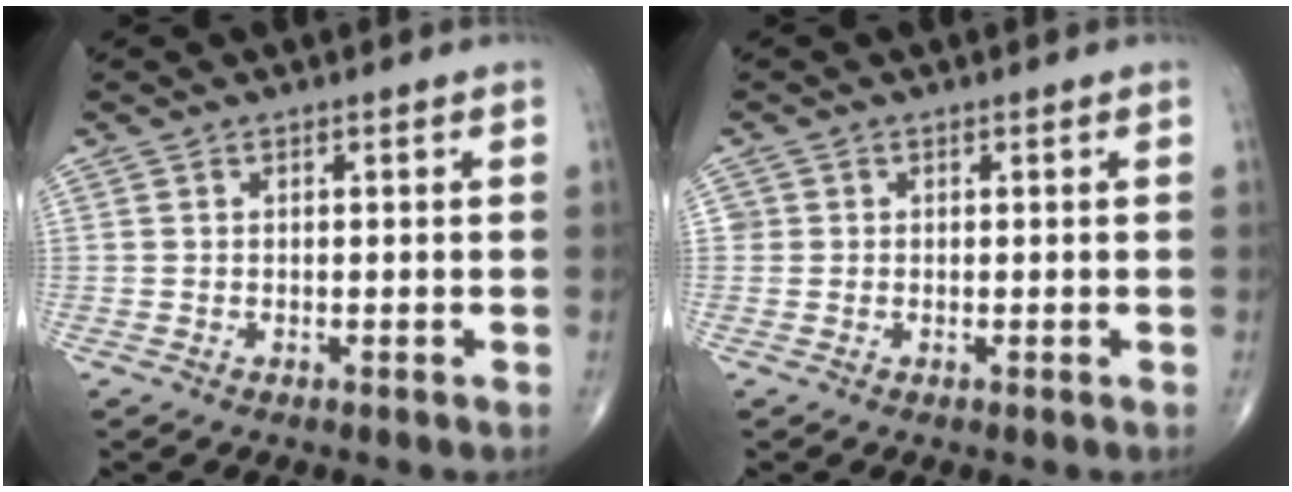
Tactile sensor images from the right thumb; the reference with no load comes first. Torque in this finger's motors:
{"motor_torque": [-0.17, 0.01, 0.02, -0.06, -0.03]}